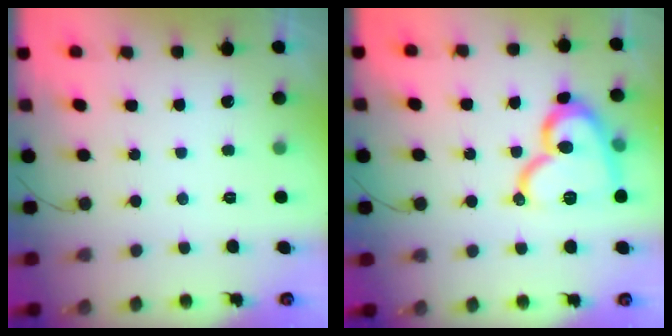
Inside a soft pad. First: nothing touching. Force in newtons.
{"total": 17.1, "press": 17.0, "slide": 0.9}